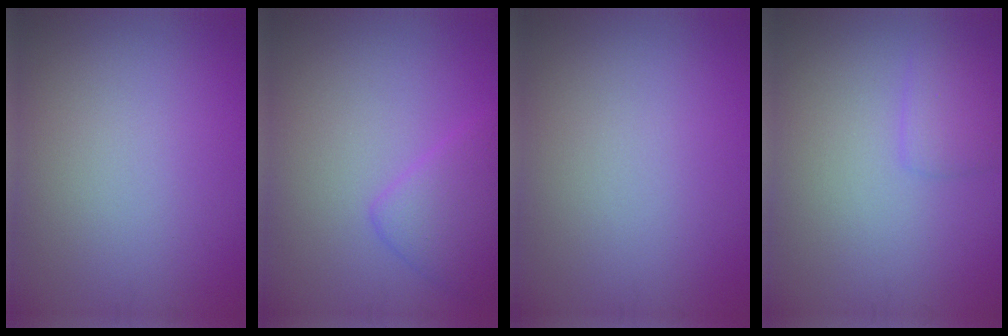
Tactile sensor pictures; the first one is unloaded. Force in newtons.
{"total": 3.3, "press": 3.3, "slide": 0.1}
{"total": 0.0}
{"total": 1.6, "press": 1.6, "slide": 0.1}